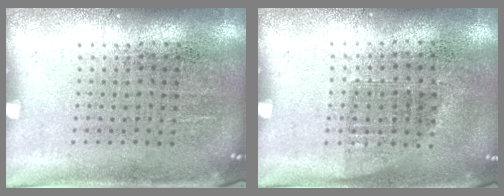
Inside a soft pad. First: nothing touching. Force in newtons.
{"total": 0.7, "press": 0.7, "slide": 0.3}